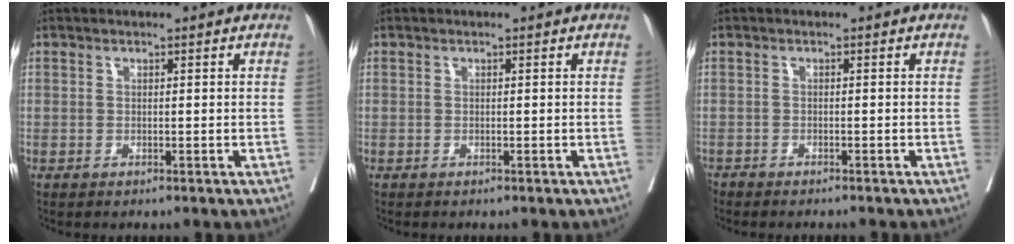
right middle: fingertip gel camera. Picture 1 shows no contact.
{"total": 0.0}
{"total": 2.9, "force": [-2.8, 0.5, 0.6], "torque": [-0.003, -0.006, -0.043]}